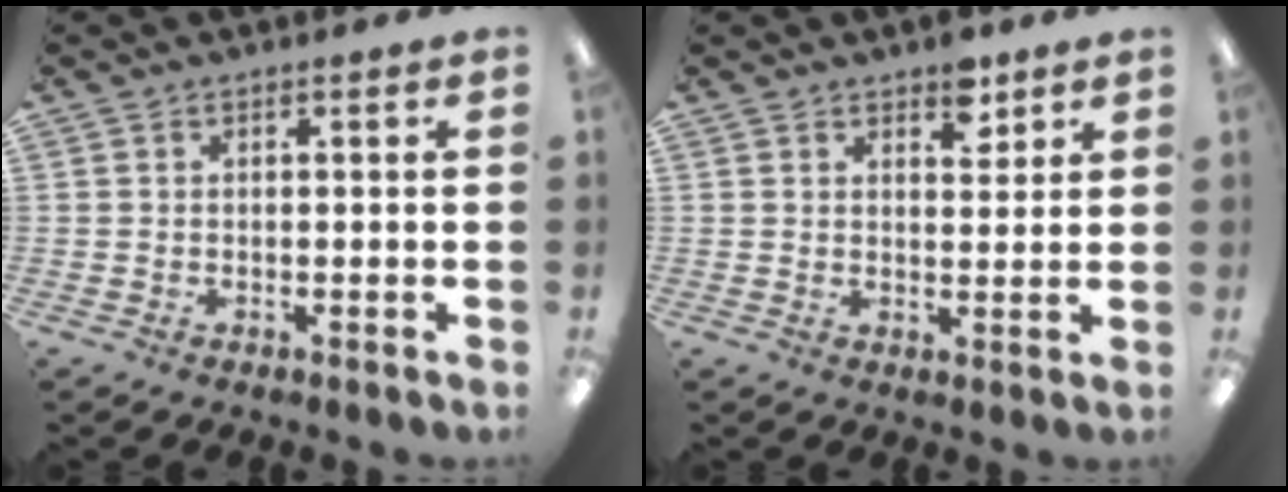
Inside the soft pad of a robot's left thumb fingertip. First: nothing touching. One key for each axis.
{"total": 5.4, "fx": 3.9, "fy": 2.7, "fz": 2.6, "tx": -0.012, "ty": -0.026, "tz": 0.062}